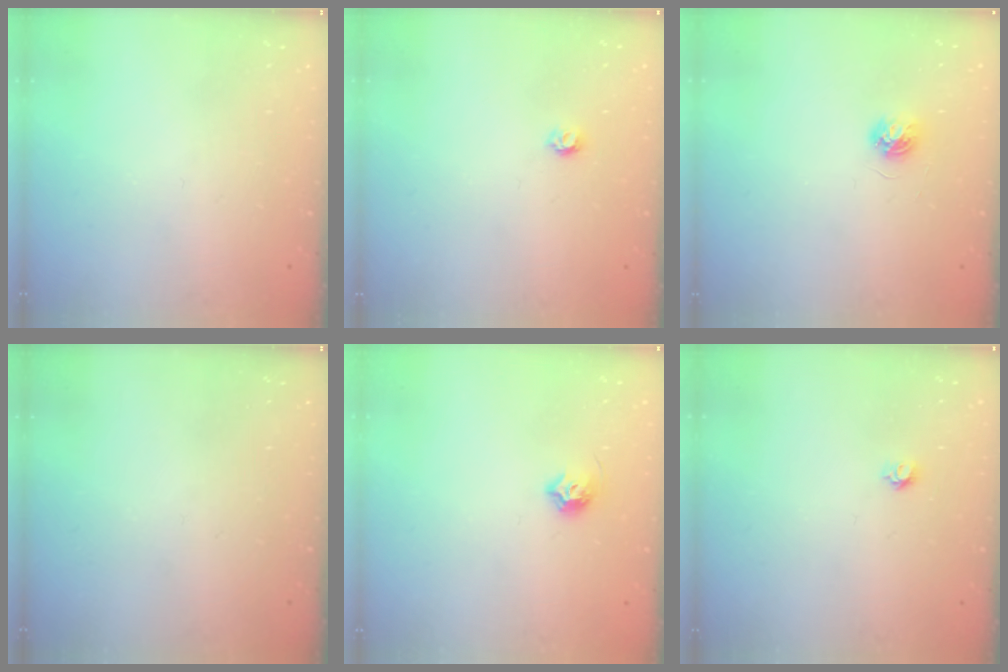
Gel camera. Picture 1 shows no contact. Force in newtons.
{"total": 3.2, "press": 3.2, "slide": 0.3}
{"total": 4.6, "press": 4.6, "slide": 0.5}
{"total": 0.0}
{"total": 6.7, "press": 6.6, "slide": 1.0}
{"total": 3.9, "press": 3.9, "slide": 0.3}